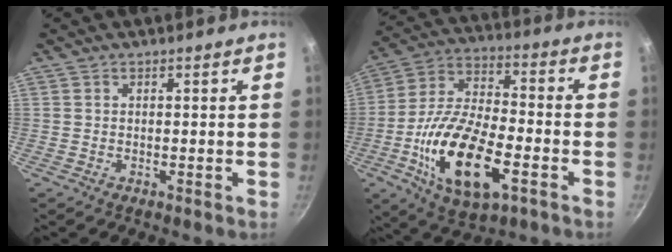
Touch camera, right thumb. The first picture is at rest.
{"total": 20.8, "force": [-6.8, 9.6, 17.1], "torque": [-0.317, 0.024, -0.127]}